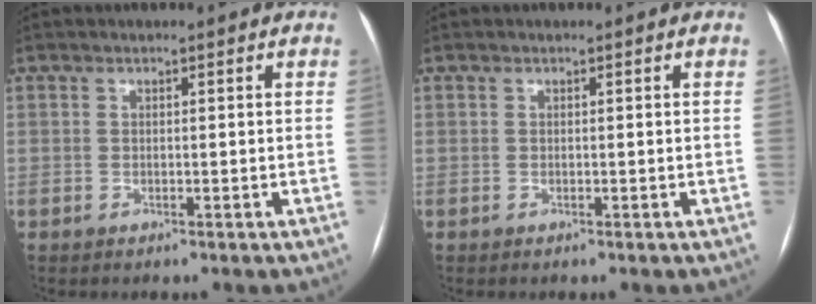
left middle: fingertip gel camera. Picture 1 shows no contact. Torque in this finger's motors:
{"motor_torque": [-0.02, 0.04, 0.00, -0.03]}